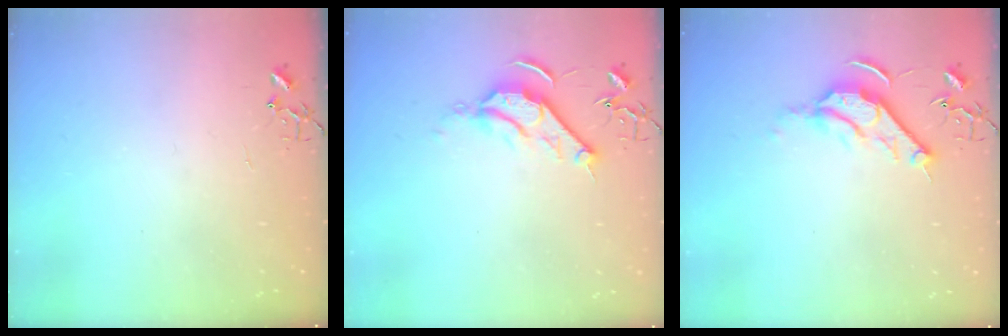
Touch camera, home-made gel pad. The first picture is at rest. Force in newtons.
{"total": 9.8, "press": 9.7, "slide": 1.3}
{"total": 10.3, "press": 10.2, "slide": 1.2}